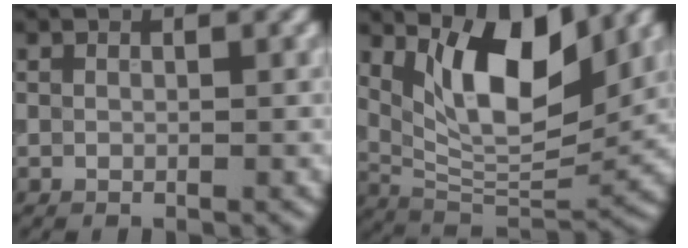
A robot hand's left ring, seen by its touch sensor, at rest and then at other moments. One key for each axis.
{"total": 9.7, "fx": 3.9, "fy": 3.7, "fz": 8.0, "tx": -0.135, "ty": -0.010, "tz": 0.069}